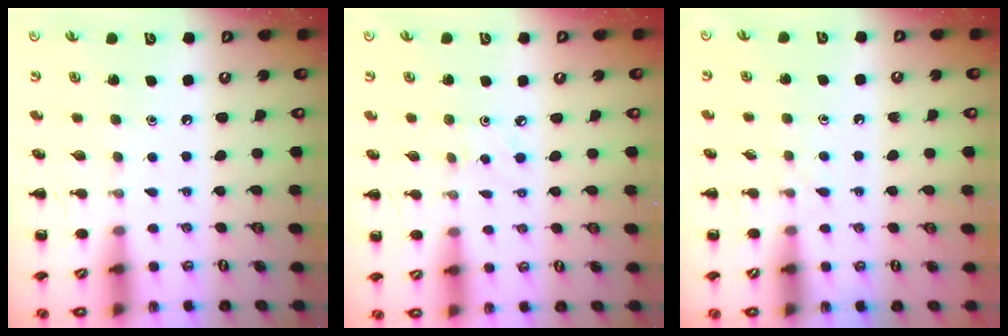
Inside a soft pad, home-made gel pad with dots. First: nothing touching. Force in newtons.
{"total": 2.5, "press": 2.3, "slide": 0.9}
{"total": 3.4, "press": 3.2, "slide": 1.2}